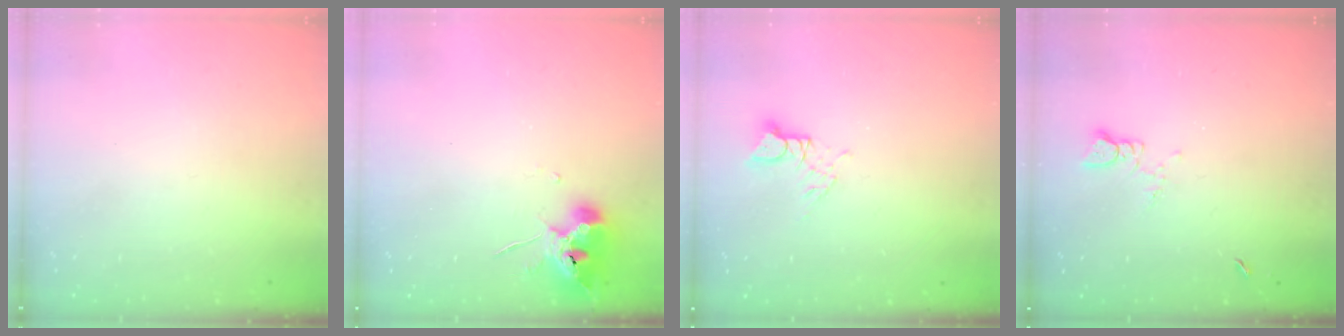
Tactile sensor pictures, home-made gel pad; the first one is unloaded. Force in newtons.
{"total": 9.7, "press": 9.6, "slide": 1.2}
{"total": 3.9, "press": 3.8, "slide": 0.5}
{"total": 1.0, "press": 1.0, "slide": 0.1}